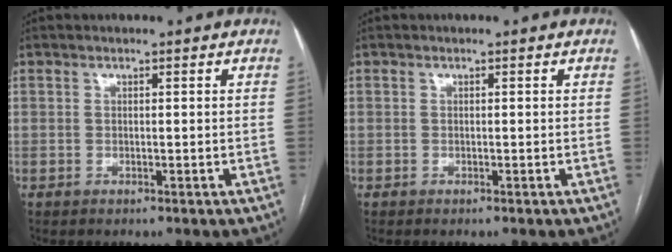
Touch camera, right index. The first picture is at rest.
{"total": 0.0}